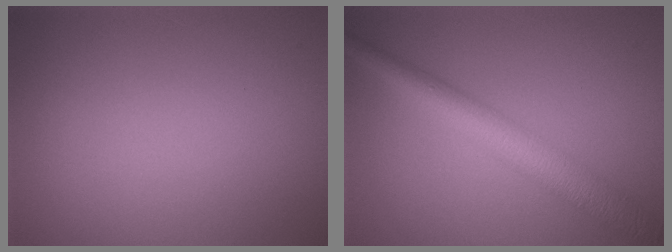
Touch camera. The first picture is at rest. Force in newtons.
{"total": 5.0, "press": 5.0, "slide": 0.1}